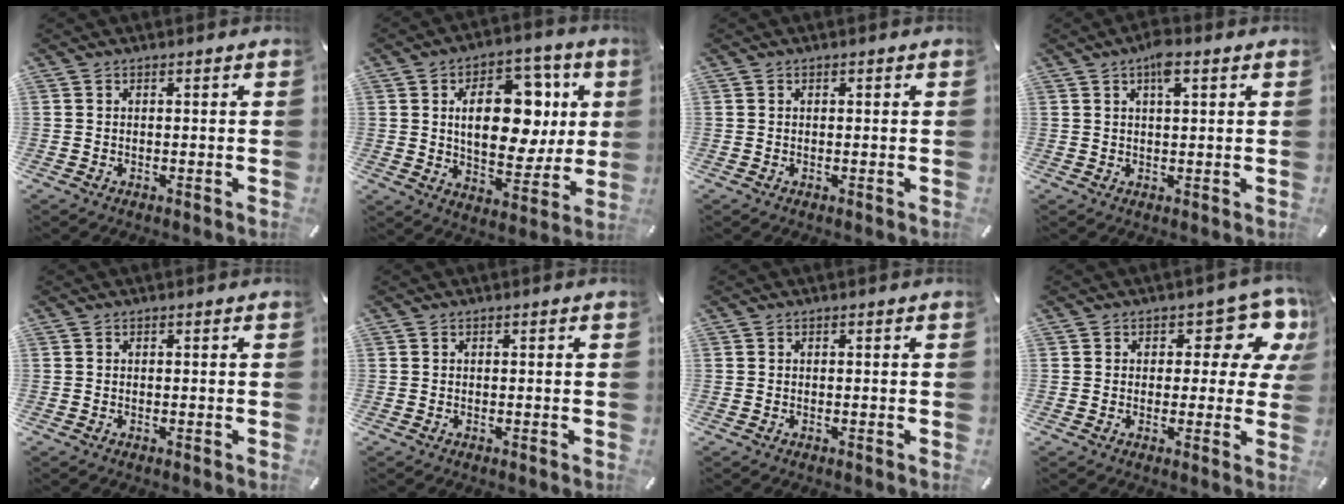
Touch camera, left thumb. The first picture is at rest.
{"total": 18.6, "force": [4.0, 12.1, 13.5], "torque": [-0.187, -0.006, 0.069]}
{"total": 0.0}
{"total": 4.5, "force": [2.3, 1.5, 3.6], "torque": [-0.071, 0.004, 0.037]}
{"total": 0.0}
{"total": 0.0}
{"total": 0.0}
{"total": 10.7, "force": [5.2, 5.8, 7.3], "torque": [-0.084, -0.035, 0.088]}